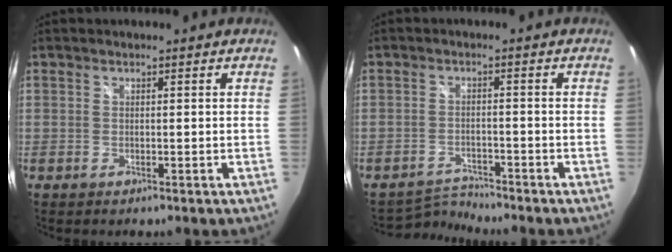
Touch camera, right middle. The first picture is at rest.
{"total": 3.7, "force": [-3.6, -0.1, -0.8], "torque": [0.002, 0.009, -0.066]}